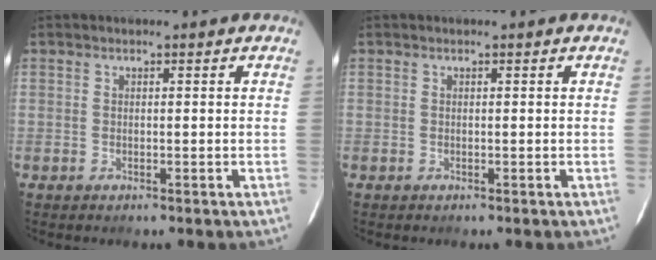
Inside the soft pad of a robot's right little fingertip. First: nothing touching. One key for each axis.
{"total": 0.0}